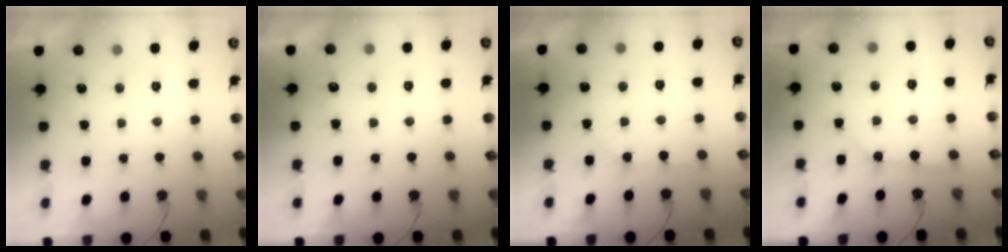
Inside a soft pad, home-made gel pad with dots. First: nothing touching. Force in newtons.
{"total": 5.3, "press": 5.3, "slide": 0.7}
{"total": 3.6, "press": 3.5, "slide": 0.6}
{"total": 1.9, "press": 1.9, "slide": 0.1}